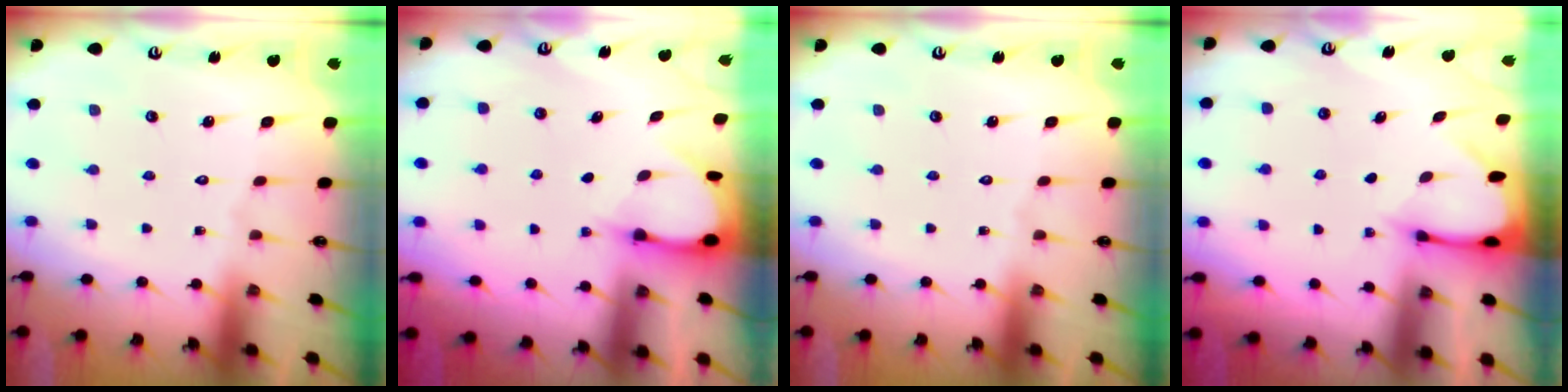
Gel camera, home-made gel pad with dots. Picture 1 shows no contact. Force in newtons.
{"total": 3.2, "press": 3.2, "slide": 0.3}
{"total": 0.0}
{"total": 2.4, "press": 2.3, "slide": 0.3}